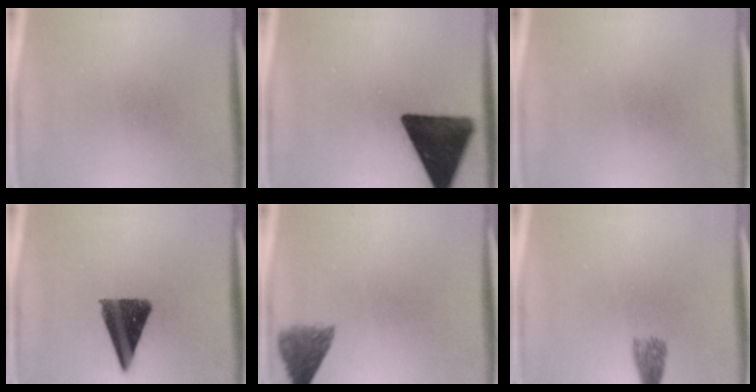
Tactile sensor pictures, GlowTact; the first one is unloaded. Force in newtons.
{"total": 16.0}
{"total": 0.0}
{"total": 11.2}
{"total": 4.6}
{"total": 2.7}